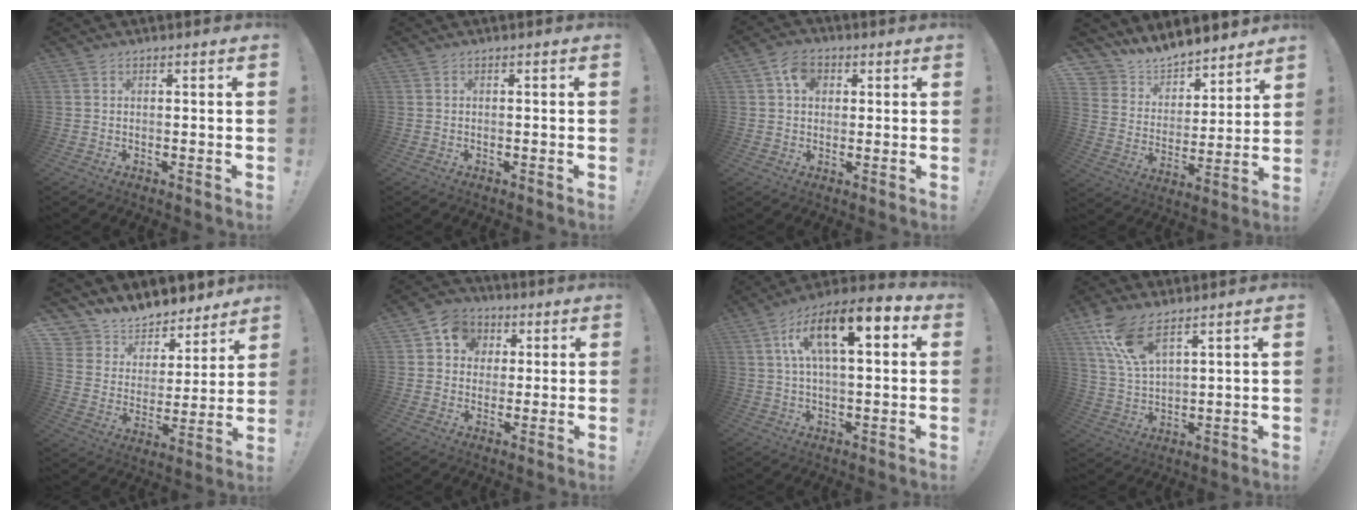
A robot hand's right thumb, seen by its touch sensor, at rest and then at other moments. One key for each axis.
{"total": 0.0}
{"total": 7.0, "fx": 2.3, "fy": 5.5, "fz": 3.6, "tx": -0.047, "ty": 0.001, "tz": 0.042}
{"total": 8.7, "fx": 8.1, "fy": 3.1, "fz": -0.2, "tx": -0.017, "ty": -0.082, "tz": 0.152}
{"total": 8.1, "fx": 7.3, "fy": 3.6, "fz": 0.1, "tx": -0.020, "ty": -0.077, "tz": 0.135}
{"total": 8.0, "fx": 1.6, "fy": 7.5, "fz": 2.3, "tx": -0.025, "ty": 0.002, "tz": 0.035}
{"total": 15.8, "fx": 5.6, "fy": 5.9, "fz": 13.5, "tx": -0.236, "ty": -0.006, "tz": 0.091}
{"total": 11.0, "fx": 7.7, "fy": 3.9, "fz": 6.9, "tx": -0.133, "ty": -0.033, "tz": 0.145}